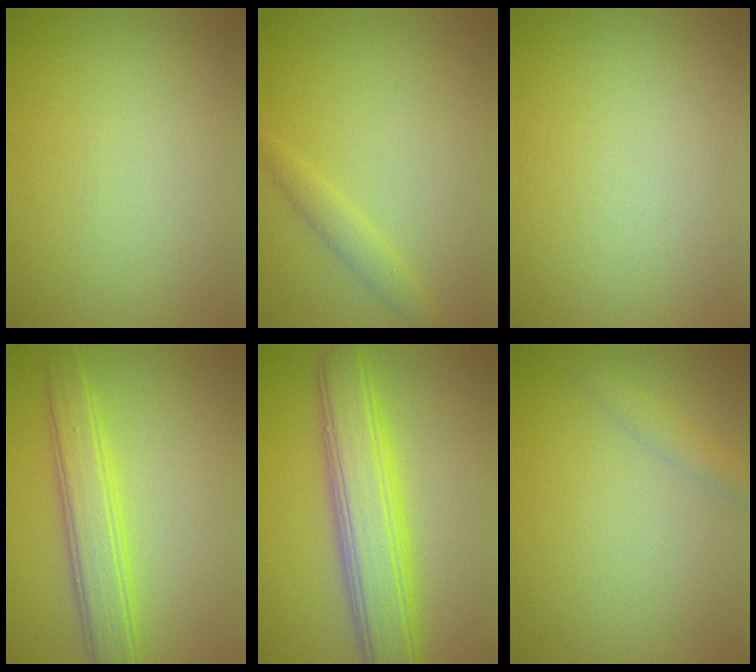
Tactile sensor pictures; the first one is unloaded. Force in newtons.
{"total": 1.5, "press": 1.5, "slide": 0.1}
{"total": 0.0}
{"total": 4.4, "press": 4.4, "slide": 0.1}
{"total": 7.1, "press": 7.1, "slide": 0.4}
{"total": 1.3, "press": 1.3, "slide": 0.0}